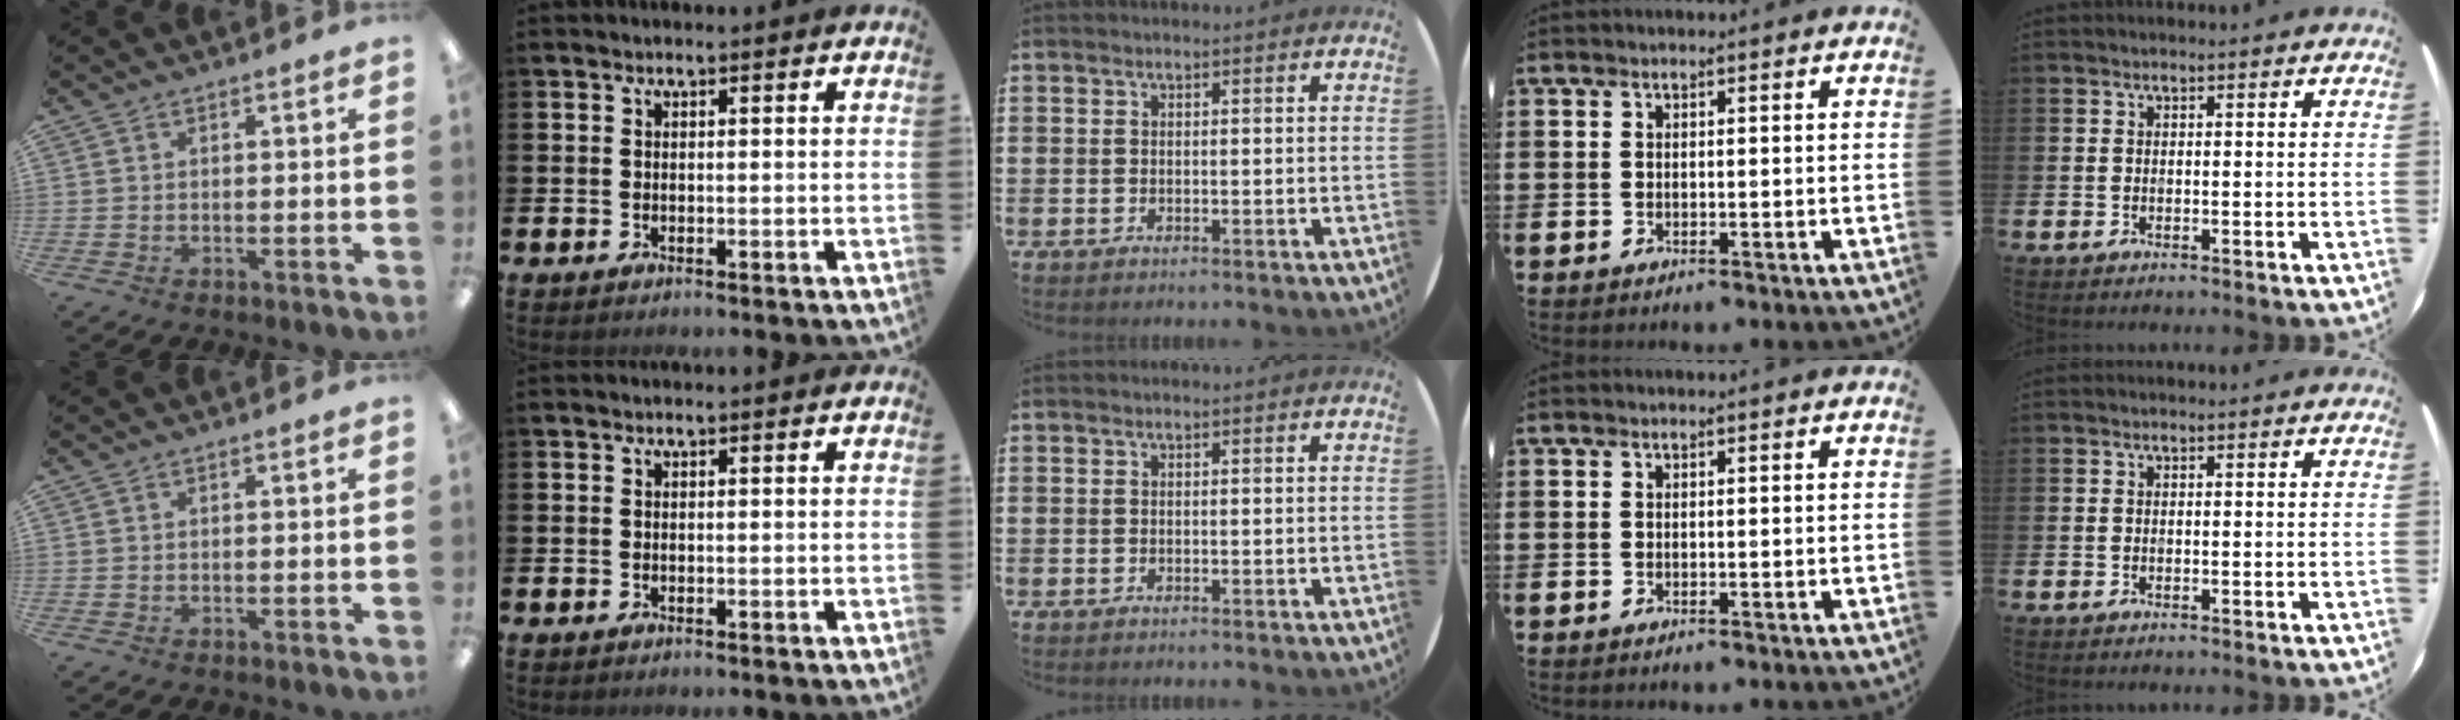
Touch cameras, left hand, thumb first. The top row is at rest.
{}